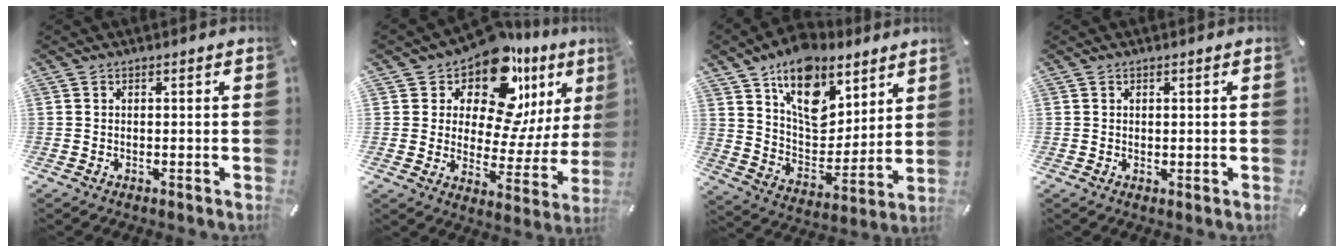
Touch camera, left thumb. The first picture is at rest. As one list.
[{"total": 16.2, "force": [12.0, 7.9, 7.5], "torque": [-0.105, -0.116, 0.202]}, {"total": 16.7, "force": [10.5, 10.5, 7.7], "torque": [-0.123, -0.073, 0.192]}, {"total": 0.6, "force": [0.3, 0.5, 0.2], "torque": [-0.003, 0.001, 0.006]}]